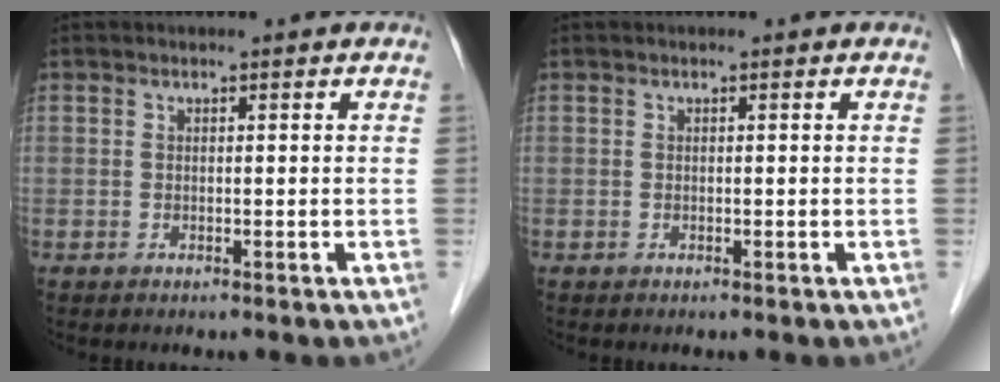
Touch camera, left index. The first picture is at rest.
{"total": 0.0}